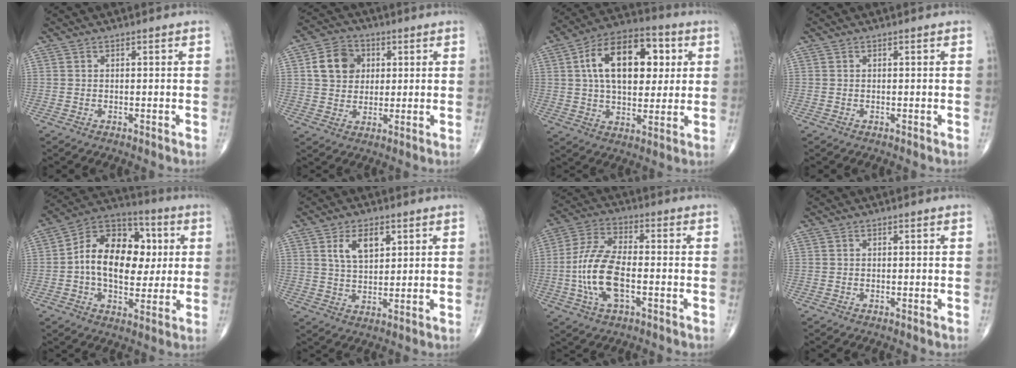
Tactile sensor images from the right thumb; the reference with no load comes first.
{"total": 9.0, "force": [2.1, 7.5, 4.5], "torque": [-0.055, 0.000, 0.032]}
{"total": 19.2, "force": [4.6, 11.1, 15.0], "torque": [-0.206, 0.011, 0.069]}
{"total": 0.0}
{"total": 18.2, "force": [1.3, 11.9, 13.7], "torque": [-0.183, 0.022, 0.013]}
{"total": 6.8, "force": [2.9, 3.7, 5.0], "torque": [-0.076, -0.014, 0.056]}
{"total": 12.7, "force": [-2.6, 5.8, 11.0], "torque": [-0.235, 0.021, -0.054]}
{"total": 0.0}